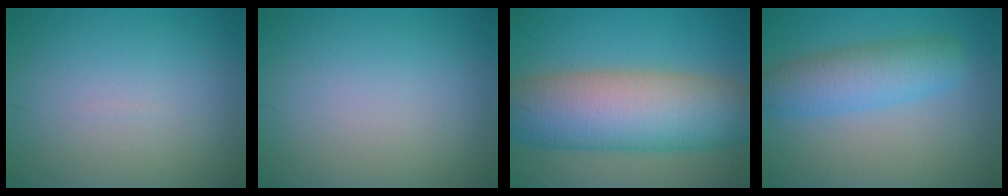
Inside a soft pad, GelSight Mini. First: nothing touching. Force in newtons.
{"total": 0.0}
{"total": 12.1, "press": 12.1, "slide": 0.6}
{"total": 6.0, "press": 6.0, "slide": 0.1}